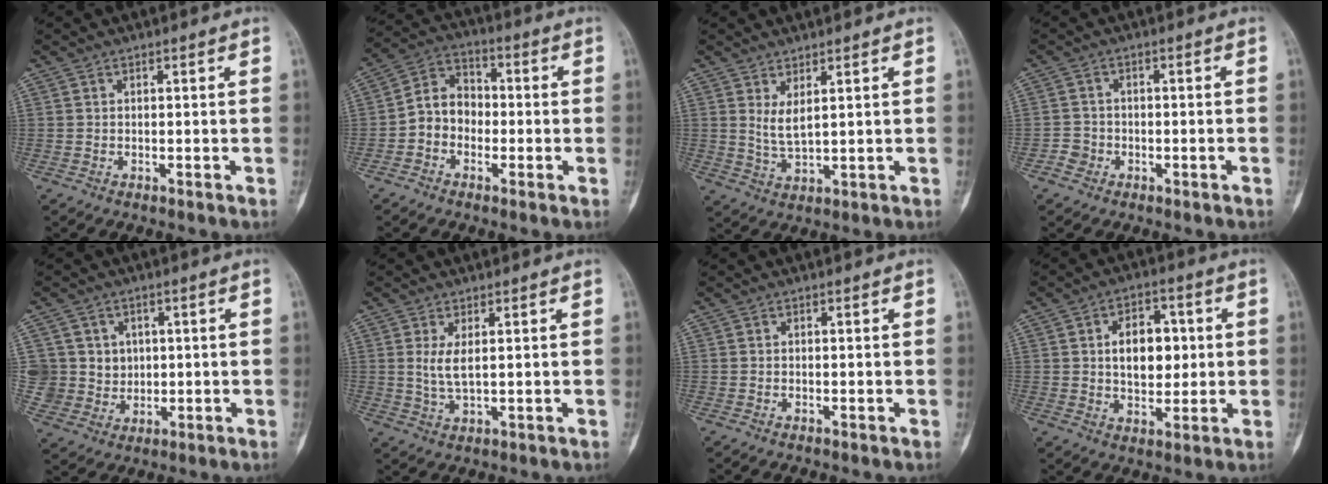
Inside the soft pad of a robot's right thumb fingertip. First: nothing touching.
{"total": 7.6, "force": [-1.6, 6.3, 3.9], "torque": [-0.042, 0.035, -0.048]}
{"total": 3.9, "force": [1.7, 1.2, 3.3], "torque": [-0.061, -0.023, 0.041]}
{"total": 2.3, "force": [-1.3, 1.9, 0.1], "torque": [0.010, 0.012, -0.030]}
{"total": 7.8, "force": [1.7, 7.5, 1.0], "torque": [0.016, 0.001, 0.038]}
{"total": 3.8, "force": [0.9, 1.3, 3.5], "torque": [-0.074, -0.010, 0.024]}
{"total": 0.0}
{"total": 10.0, "force": [1.3, 6.4, 7.6], "torque": [-0.081, -0.001, 0.023]}